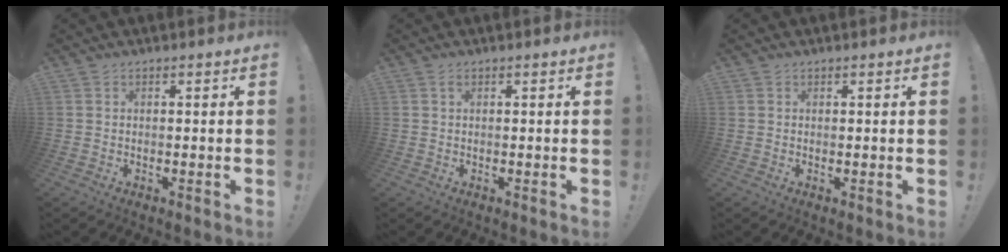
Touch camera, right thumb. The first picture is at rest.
{"total": 0.5, "force": [0.2, 0.3, 0.4], "torque": [-0.008, 0.002, 0.004]}
{"total": 0.0}